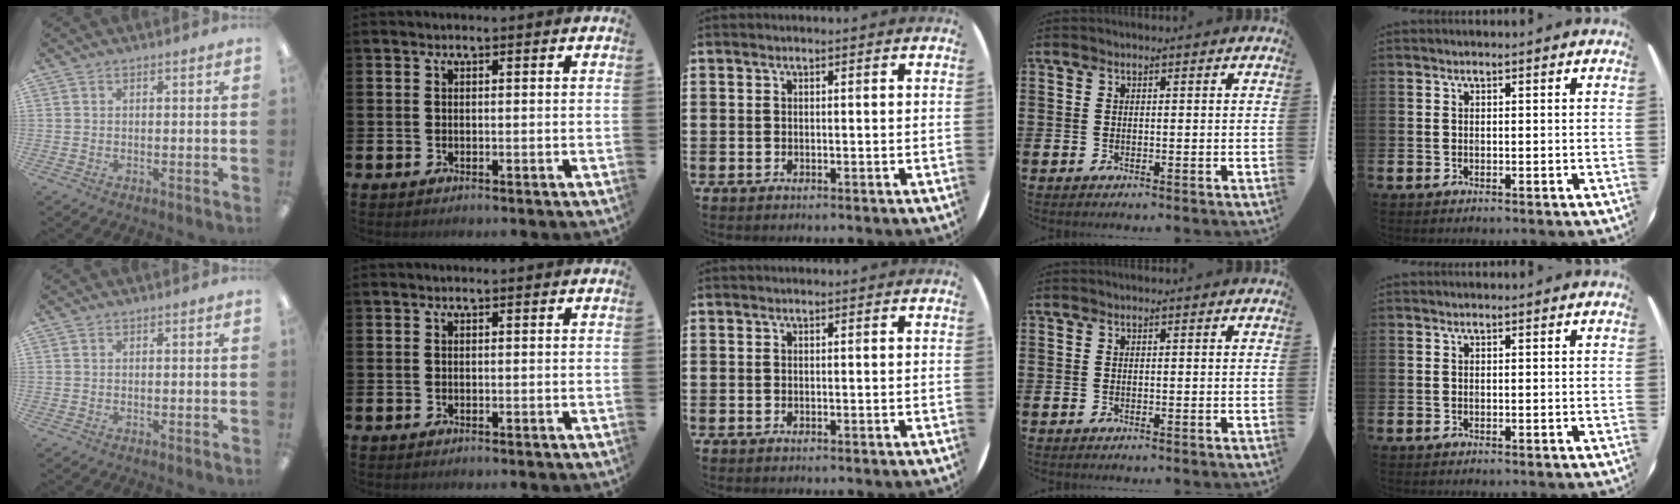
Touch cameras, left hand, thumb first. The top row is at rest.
{}